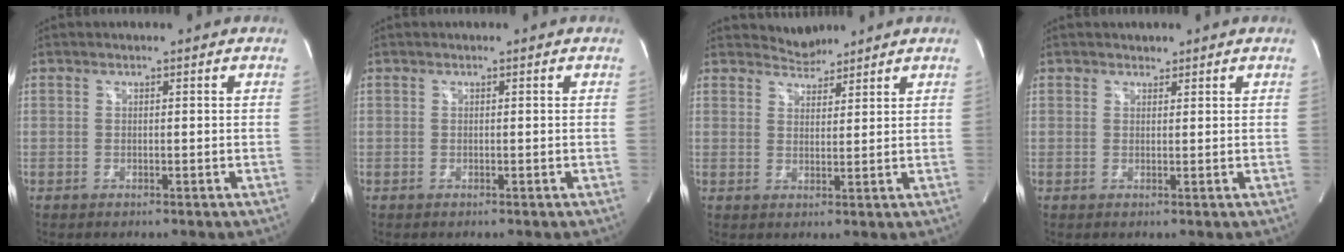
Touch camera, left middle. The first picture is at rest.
{"total": 0.0}
{"total": 2.9, "force": [2.8, 0.6, -0.6], "torque": [0.006, 0.005, 0.053]}
{"total": 1.0, "force": [0.8, 0.6, -0.1], "torque": [0.005, -0.001, 0.009]}